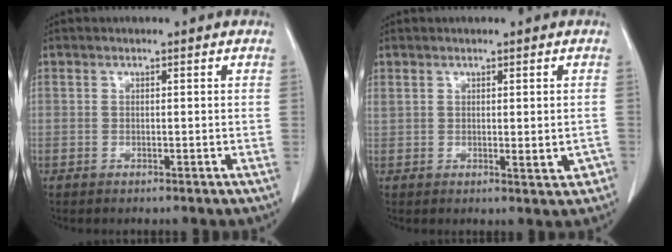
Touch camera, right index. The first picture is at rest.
{"total": 3.6, "force": [0.0, 1.5, 3.2], "torque": [-0.047, 0.006, 0.015]}